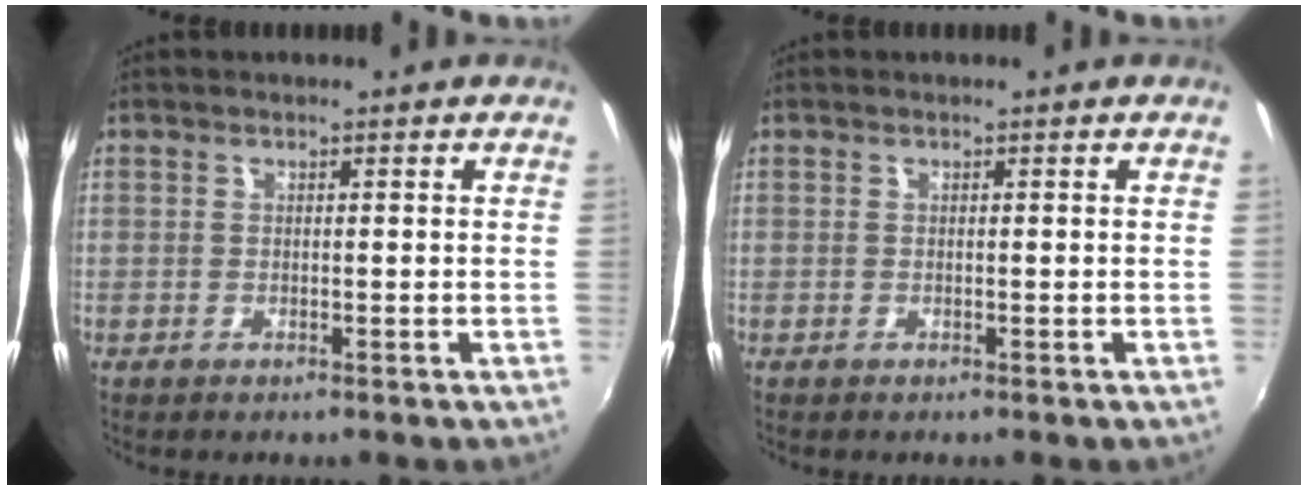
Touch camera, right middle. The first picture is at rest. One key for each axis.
{"total": 0.0}